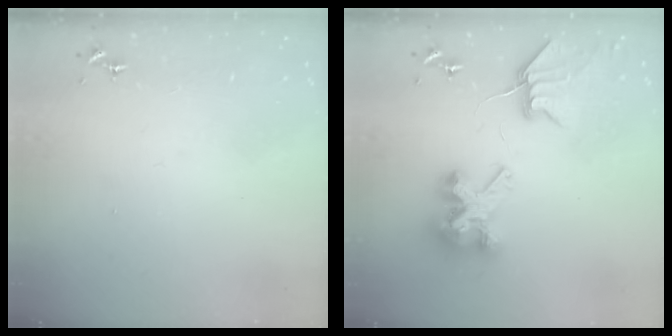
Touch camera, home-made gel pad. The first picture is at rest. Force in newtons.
{"total": 8.5, "press": 8.4, "slide": 1.1}